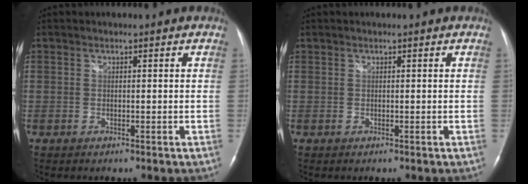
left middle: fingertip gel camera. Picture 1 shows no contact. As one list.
[{"total": 0.0}]